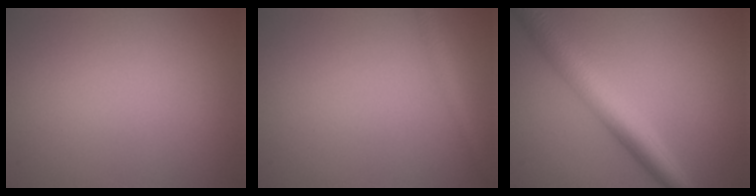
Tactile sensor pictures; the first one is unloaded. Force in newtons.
{"total": 1.4, "press": 1.4, "slide": 0.1}
{"total": 6.3, "press": 6.3, "slide": 0.1}